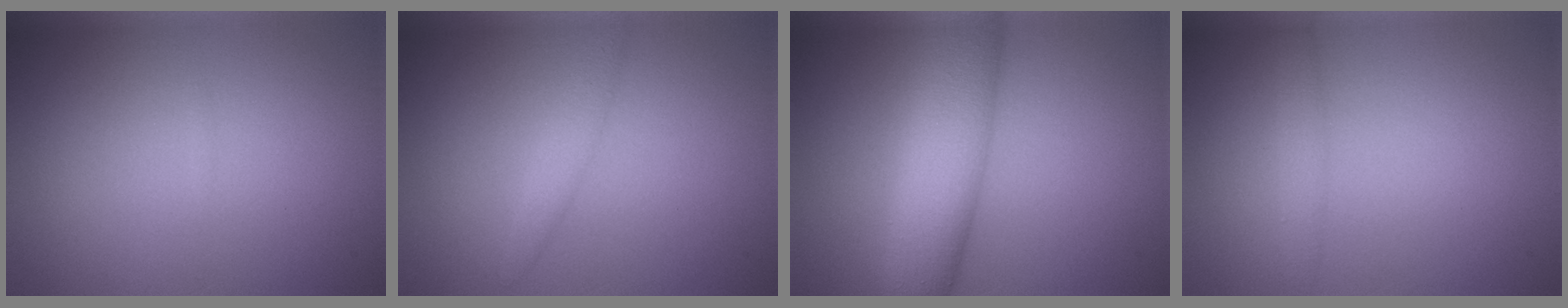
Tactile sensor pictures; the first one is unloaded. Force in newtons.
{"total": 1.6, "press": 1.6, "slide": 0.0}
{"total": 7.3, "press": 7.3, "slide": 0.2}
{"total": 1.3, "press": 1.3, "slide": 0.1}